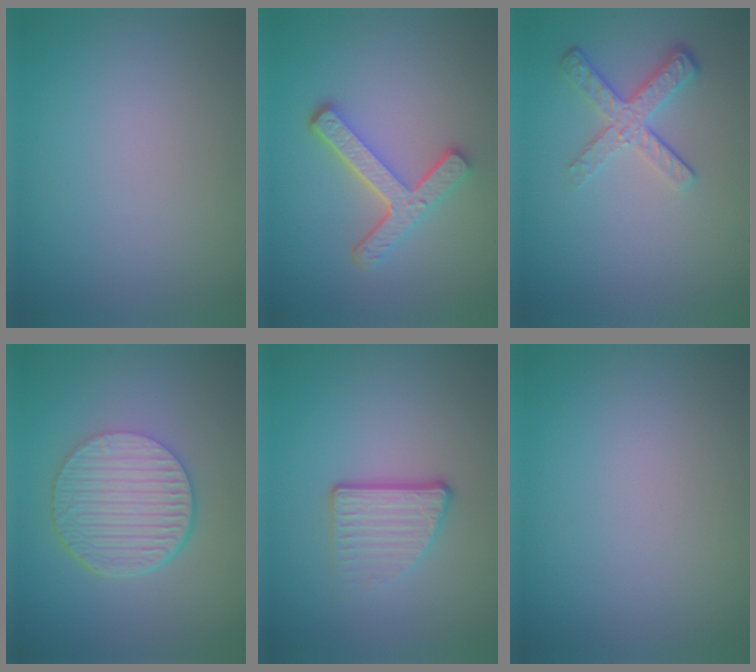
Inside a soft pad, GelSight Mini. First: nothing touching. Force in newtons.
{"total": 4.5, "press": 3.4, "slide": 3.0}
{"total": 3.7, "press": 2.7, "slide": 2.4}
{"total": 6.7, "press": 4.6, "slide": 4.9}
{"total": 3.5, "press": 2.3, "slide": 2.6}
{"total": 0.0}